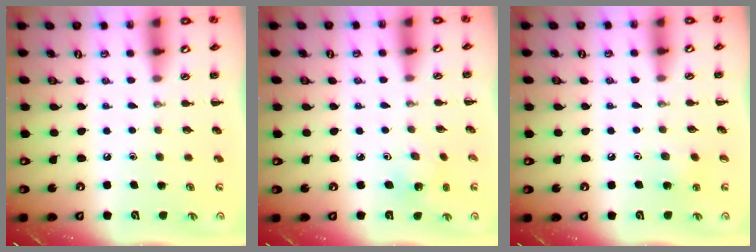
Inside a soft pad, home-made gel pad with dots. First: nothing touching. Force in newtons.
{"total": 3.0, "press": 2.8, "slide": 1.0}
{"total": 6.5, "press": 6.3, "slide": 1.7}